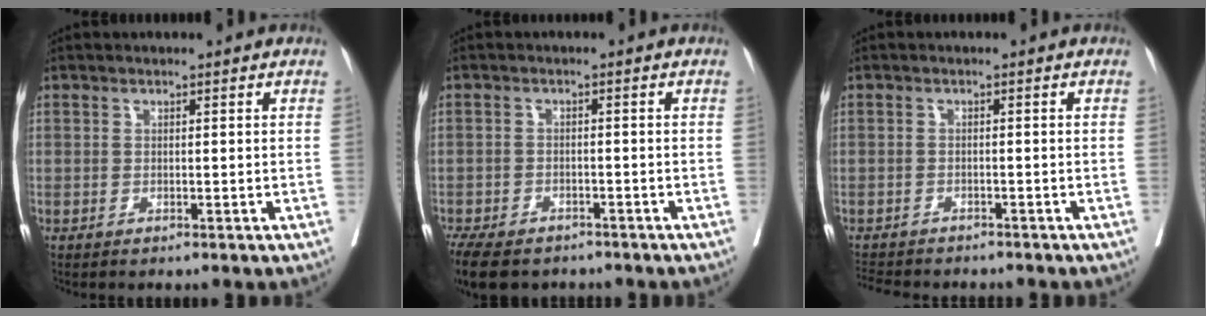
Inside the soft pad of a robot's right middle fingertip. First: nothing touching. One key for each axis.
{"total": 11.5, "fx": -8.6, "fy": 5.5, "fz": 5.2, "tx": -0.115, "ty": -0.015, "tz": -0.123}
{"total": 7.1, "fx": -6.4, "fy": 2.0, "fz": 2.3, "tx": -0.039, "ty": -0.003, "tz": -0.091}